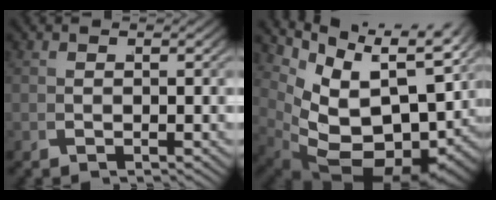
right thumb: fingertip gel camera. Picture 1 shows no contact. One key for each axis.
{"total": 18.9, "fx": -1.7, "fy": 12.5, "fz": 14.0, "tx": -0.232, "ty": -0.050, "tz": 0.001}